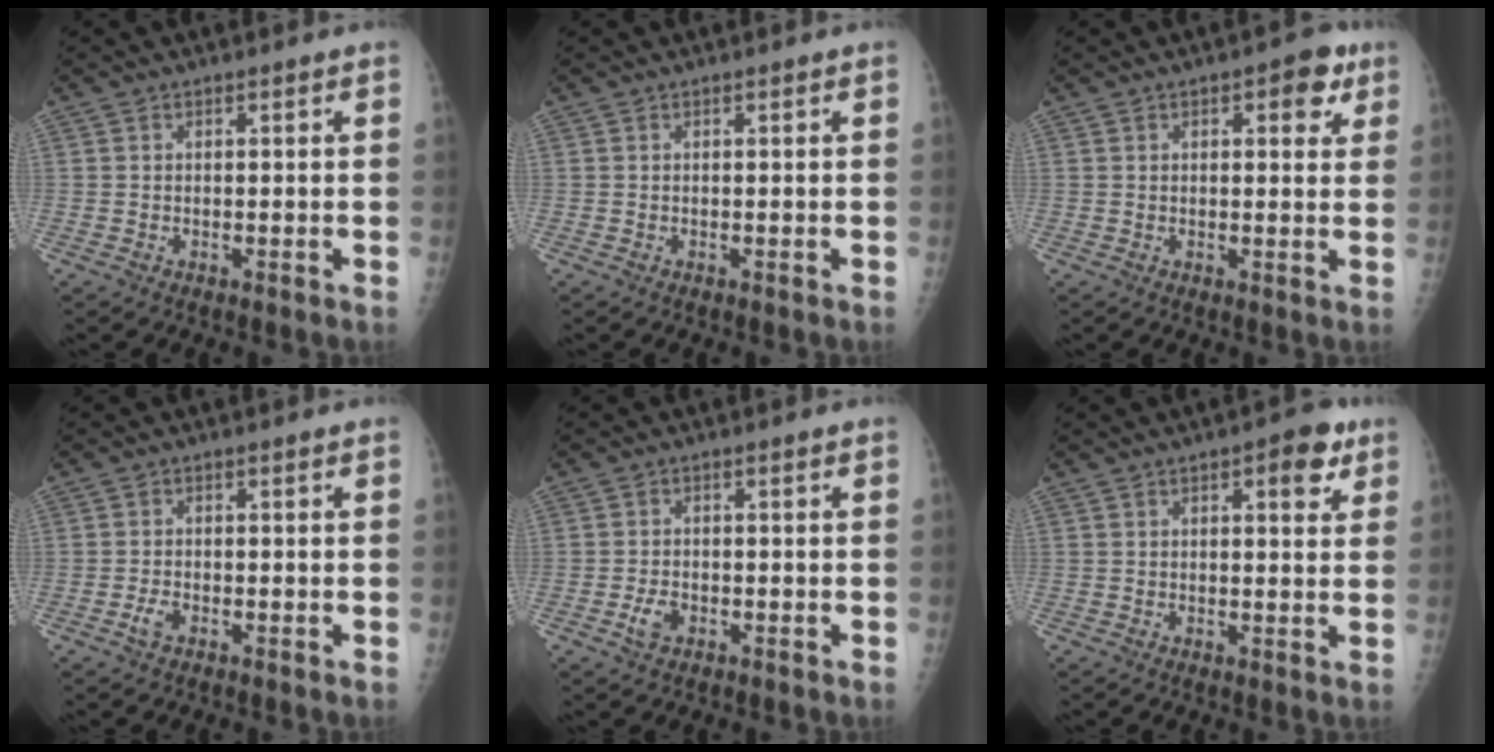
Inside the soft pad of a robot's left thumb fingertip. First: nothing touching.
{"total": 0.0}
{"total": 5.7, "force": [2.6, 2.8, 4.2], "torque": [-0.026, -0.005, 0.024]}
{"total": 2.0, "force": [-1.0, 1.0, 1.3], "torque": [-0.030, 0.006, -0.021]}
{"total": 2.9, "force": [-1.2, 1.9, 1.9], "torque": [-0.036, 0.006, -0.022]}
{"total": 6.2, "force": [2.8, 2.7, 4.8], "torque": [-0.040, -0.007, 0.030]}